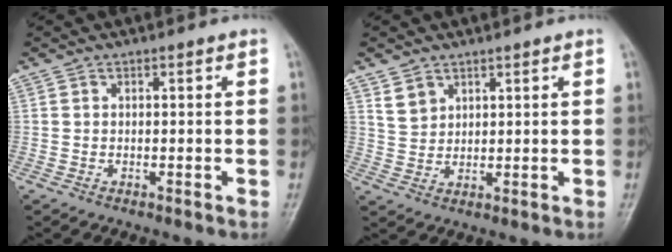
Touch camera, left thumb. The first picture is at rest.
{"total": 3.4, "force": [2.4, 2.2, 0.9], "torque": [-0.002, -0.015, 0.052]}